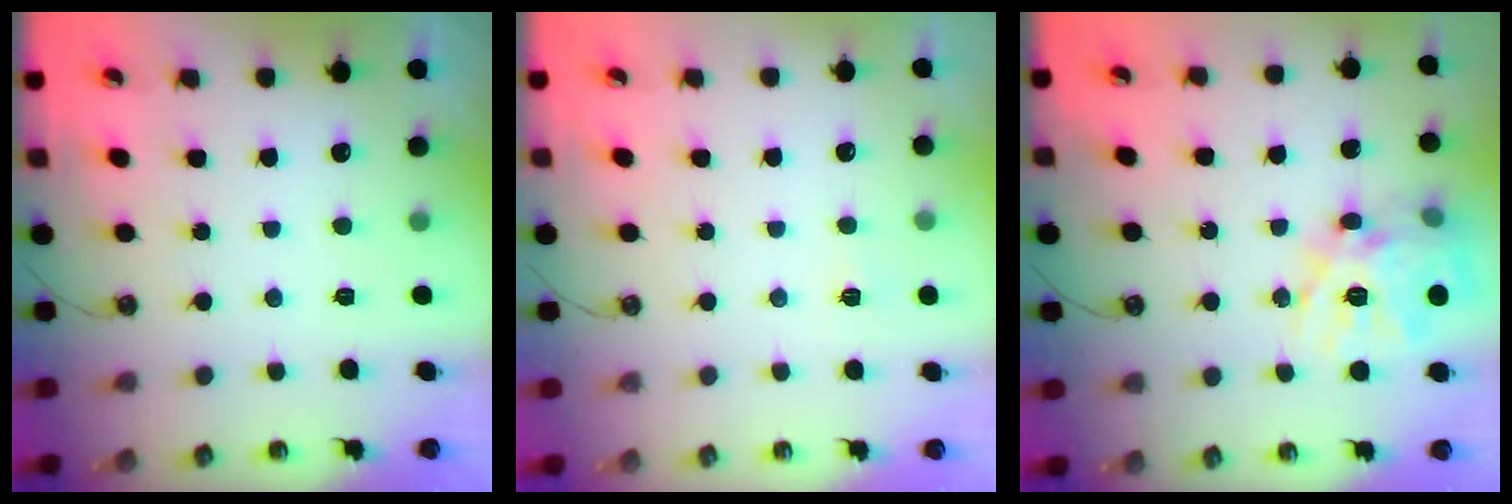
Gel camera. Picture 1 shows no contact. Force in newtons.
{"total": 3.3, "press": 3.3, "slide": 0.4}
{"total": 20.0, "press": 19.8, "slide": 2.8}